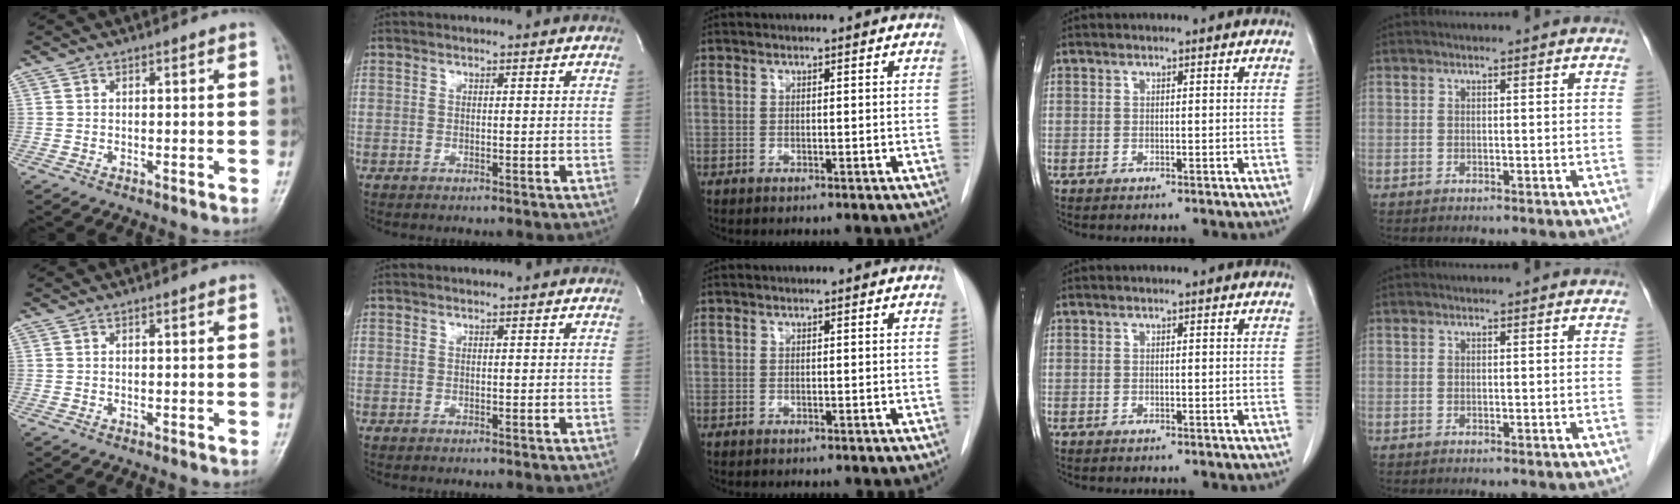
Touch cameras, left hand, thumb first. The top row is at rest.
{}